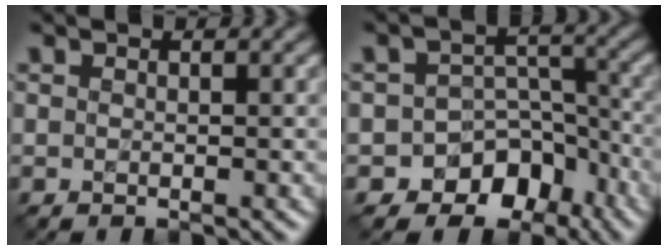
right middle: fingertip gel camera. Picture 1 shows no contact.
{"total": 8.2, "force": [-5.6, 5.5, 2.2], "torque": [0.004, 0.008, -0.083]}